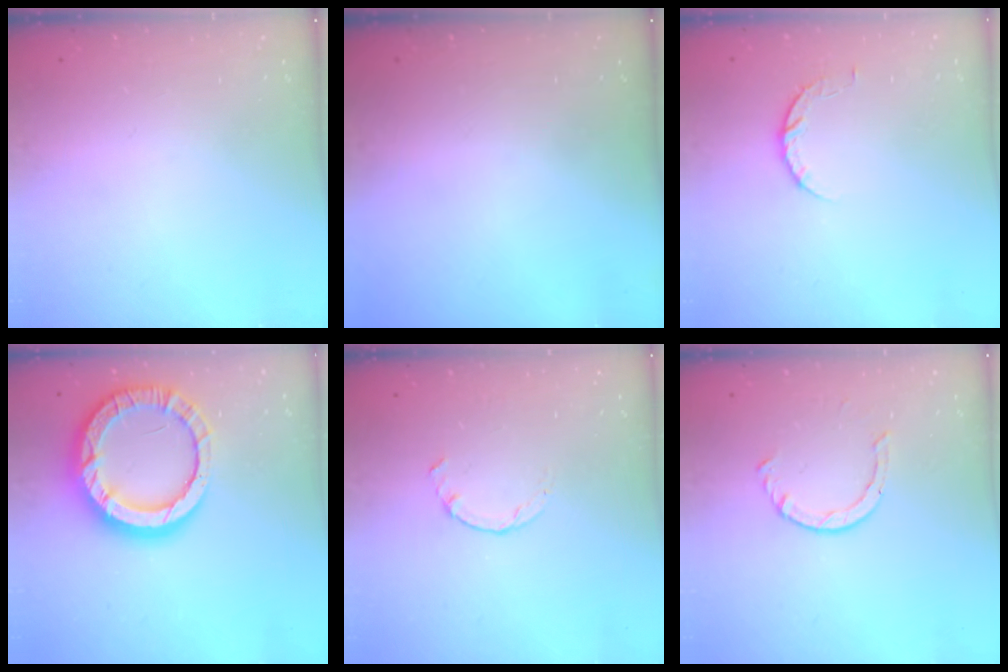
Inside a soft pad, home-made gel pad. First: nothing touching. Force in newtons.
{"total": 0.0}
{"total": 5.2, "press": 5.2, "slide": 0.8}
{"total": 17.2, "press": 17.1, "slide": 1.9}
{"total": 0.0}
{"total": 2.3, "press": 2.3, "slide": 0.2}